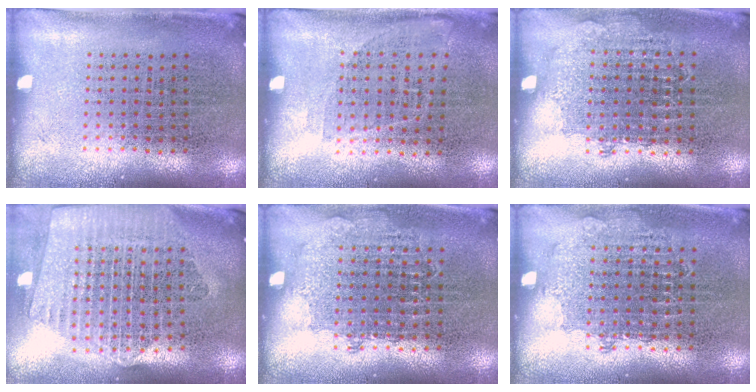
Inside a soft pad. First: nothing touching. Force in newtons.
{"total": 1.0, "press": 0.8, "slide": 0.6}
{"total": 0.8, "press": 0.7, "slide": 0.2}
{"total": 2.3, "press": 2.0, "slide": 1.2}
{"total": 0.7, "press": 0.7, "slide": 0.2}
{"total": 0.7, "press": 0.7, "slide": 0.2}